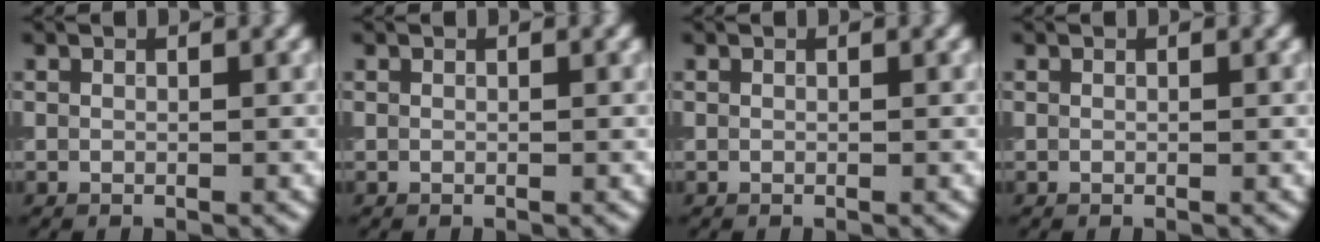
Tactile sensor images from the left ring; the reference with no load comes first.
{"total": 0.0}
{"total": 0.0}
{"total": 0.0}